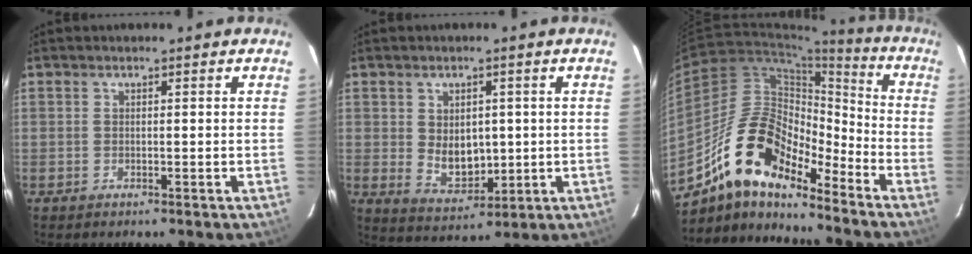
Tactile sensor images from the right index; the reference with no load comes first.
{"total": 7.3, "force": [0.4, 5.3, 5.0], "torque": [-0.089, -0.008, 0.027]}
{"total": 17.6, "force": [-12.9, 5.9, 10.4], "torque": [-0.181, -0.002, -0.251]}